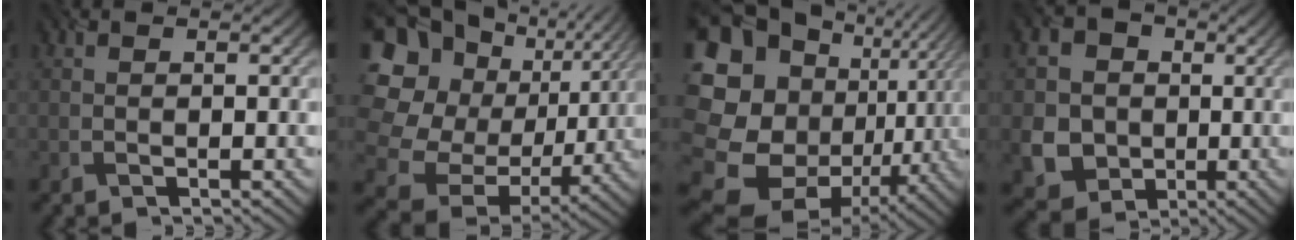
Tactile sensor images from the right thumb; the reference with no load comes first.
{"total": 22.3, "force": [3.8, 18.9, 11.1], "torque": [-0.301, 0.003, 0.071]}
{"total": 23.7, "force": [-1.3, 20.3, 12.2], "torque": [-0.299, -0.018, -0.024]}
{"total": 9.2, "force": [-0.3, 8.4, 3.8], "torque": [-0.111, -0.011, -0.025]}